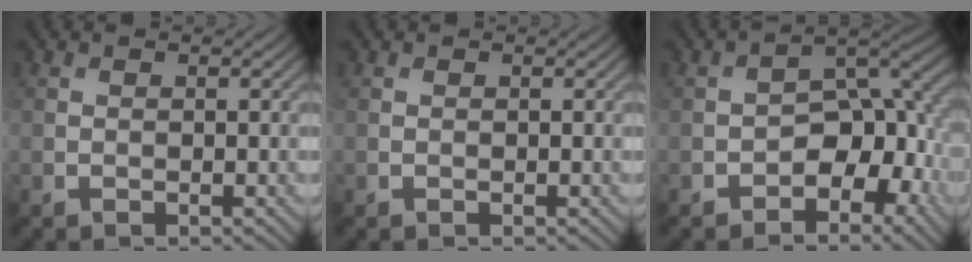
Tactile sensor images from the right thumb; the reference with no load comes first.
{"total": 0.0}
{"total": 8.3, "force": [-3.0, 5.0, 5.9], "torque": [-0.068, 0.001, -0.058]}